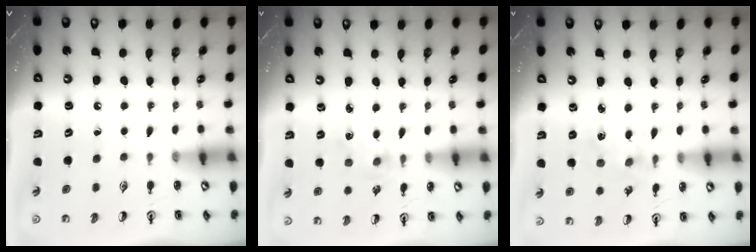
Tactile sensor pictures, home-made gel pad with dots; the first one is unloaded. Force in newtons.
{"total": 1.9, "press": 1.8, "slide": 0.4}
{"total": 1.3, "press": 1.3, "slide": 0.3}